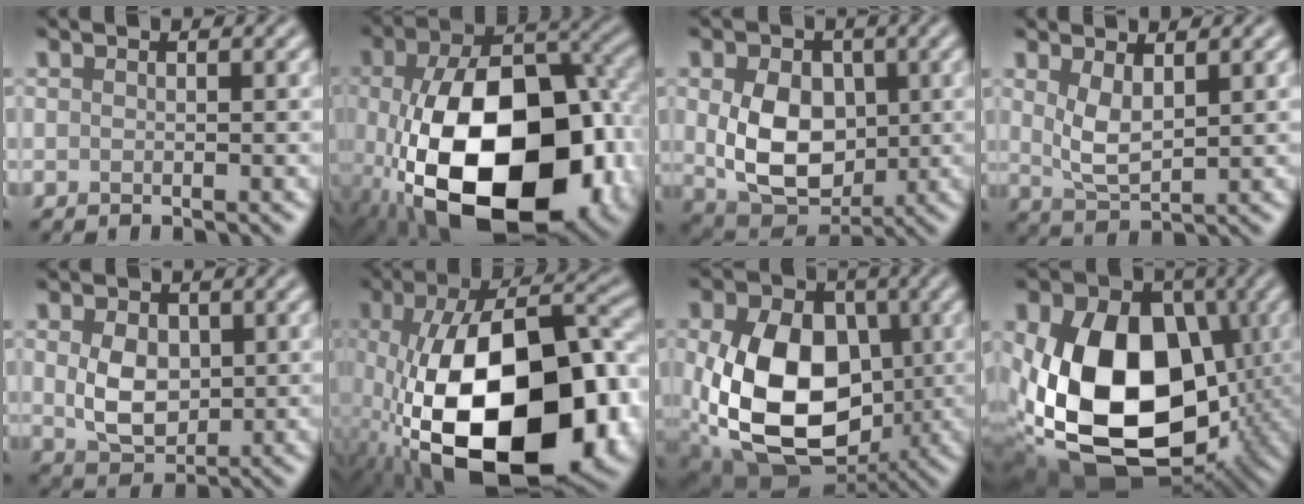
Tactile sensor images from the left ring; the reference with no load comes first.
{"total": 17.5, "force": [-4.0, 10.3, 13.6], "torque": [-0.235, -0.027, -0.058]}
{"total": 8.0, "force": [0.4, 5.9, 5.4], "torque": [-0.111, -0.015, 0.016]}
{"total": 3.2, "force": [1.3, 1.3, 2.6], "torque": [-0.059, -0.006, 0.030]}
{"total": 4.5, "force": [0.4, 3.2, 3.1], "torque": [-0.065, -0.005, 0.011]}
{"total": 18.4, "force": [-4.6, 9.6, 15.1], "torque": [-0.258, -0.027, -0.063]}
{"total": 15.0, "force": [-1.0, 10.8, 10.3], "torque": [-0.184, -0.027, -0.010]}
{"total": 17.0, "force": [-1.2, 11.8, 12.2], "torque": [-0.228, -0.024, -0.030]}